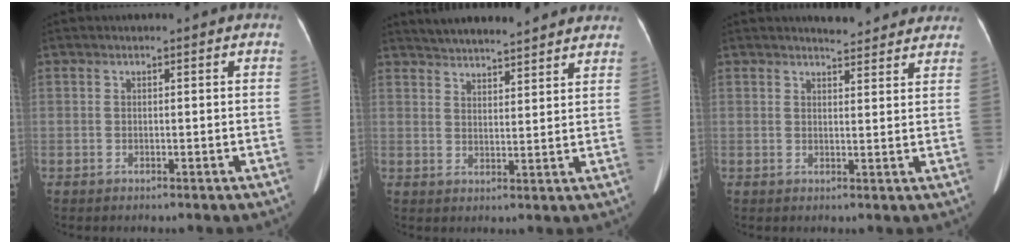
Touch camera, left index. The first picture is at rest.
{"total": 14.8, "force": [13.6, 2.7, 5.2], "torque": [-0.076, 0.031, 0.187]}
{"total": 7.0, "force": [6.6, 1.6, 1.6], "torque": [-0.011, 0.006, 0.067]}